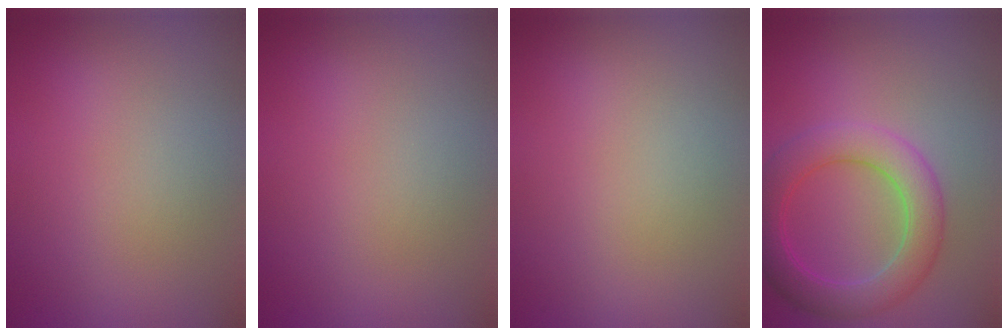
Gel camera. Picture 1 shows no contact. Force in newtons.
{"total": 0.0}
{"total": 0.0}
{"total": 5.4, "press": 5.4, "slide": 0.1}